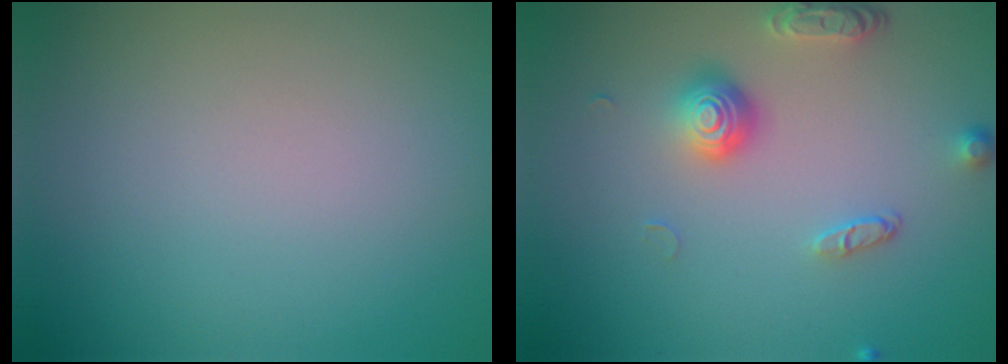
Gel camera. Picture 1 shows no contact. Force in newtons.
{"total": 3.7, "press": 2.8, "slide": 2.5}